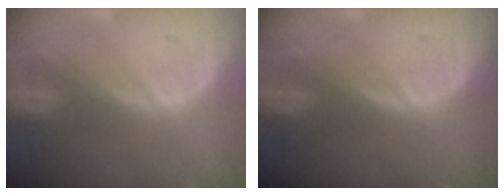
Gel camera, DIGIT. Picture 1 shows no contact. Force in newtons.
{"total": 0.0}